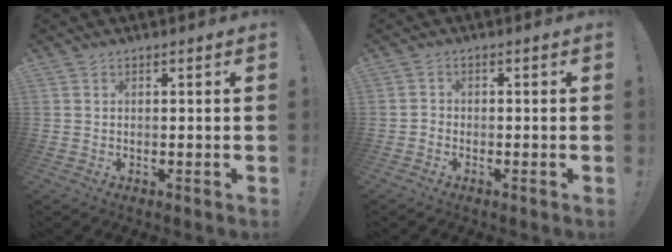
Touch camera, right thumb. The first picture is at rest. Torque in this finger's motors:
{"motor_torque": [0.38, -0.06, -0.09, 0.09, 0.00]}